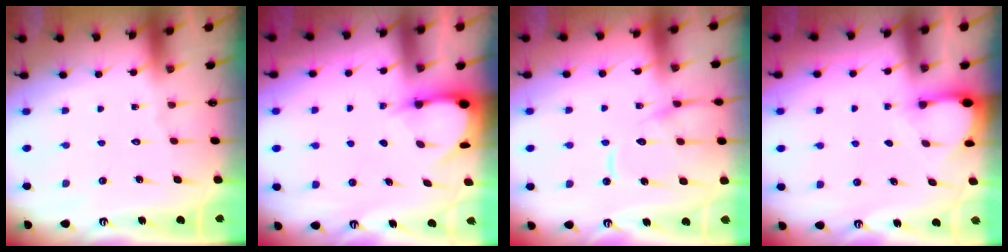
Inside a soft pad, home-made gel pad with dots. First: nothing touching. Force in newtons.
{"total": 3.3, "press": 3.3, "slide": 0.4}
{"total": 13.0, "press": 12.9, "slide": 1.3}
{"total": 3.4, "press": 3.4, "slide": 0.3}